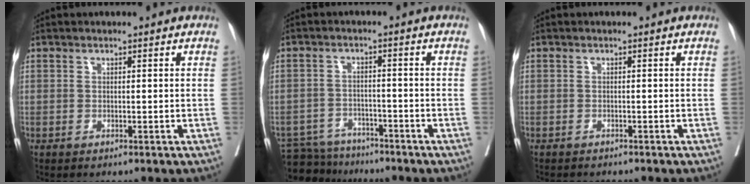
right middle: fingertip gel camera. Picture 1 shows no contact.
{"total": 7.0, "force": [-6.8, 1.7, 0.1], "torque": [-0.002, 0.002, -0.112]}
{"total": 3.8, "force": [-3.4, 0.7, 1.5], "torque": [-0.021, -0.006, -0.043]}